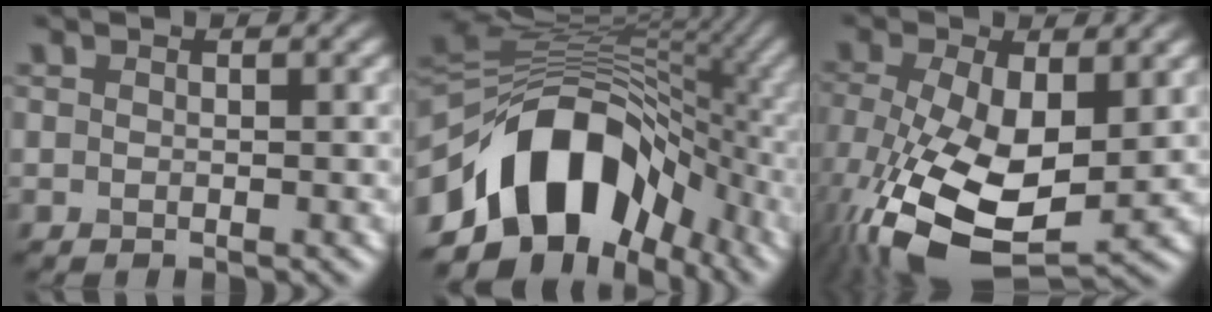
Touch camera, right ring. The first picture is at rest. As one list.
[{"total": 13.6, "force": [-5.7, 9.1, 8.3], "torque": [-0.134, 0.011, -0.112]}, {"total": 13.3, "force": [-2.9, 6.4, 11.3], "torque": [-0.244, -0.037, -0.039]}]